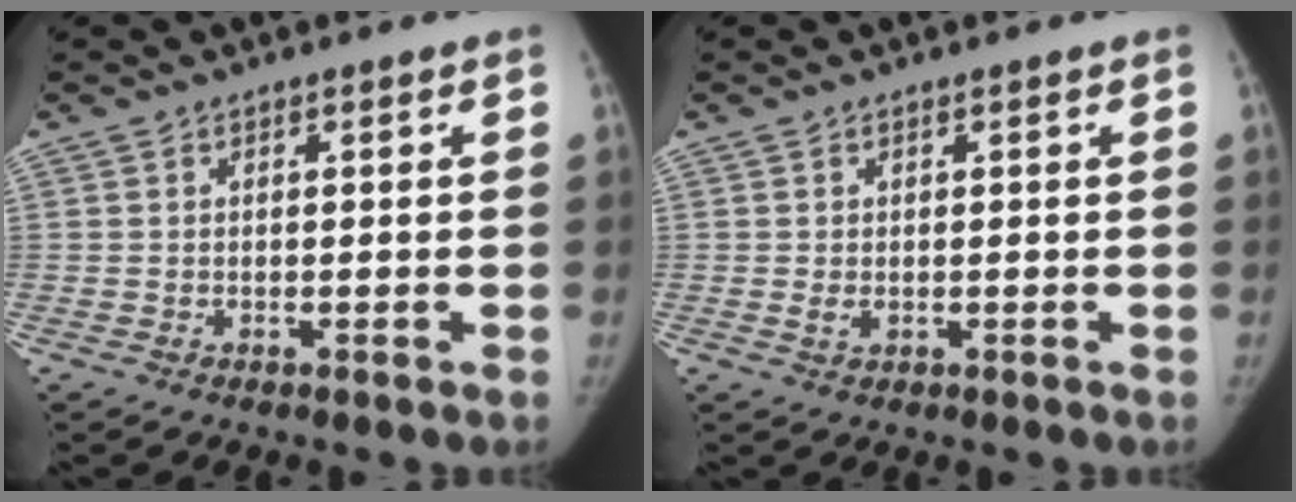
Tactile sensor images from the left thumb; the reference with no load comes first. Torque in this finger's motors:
{"motor_torque": [-0.05, 0.01, 0.56, -0.13, -0.03]}